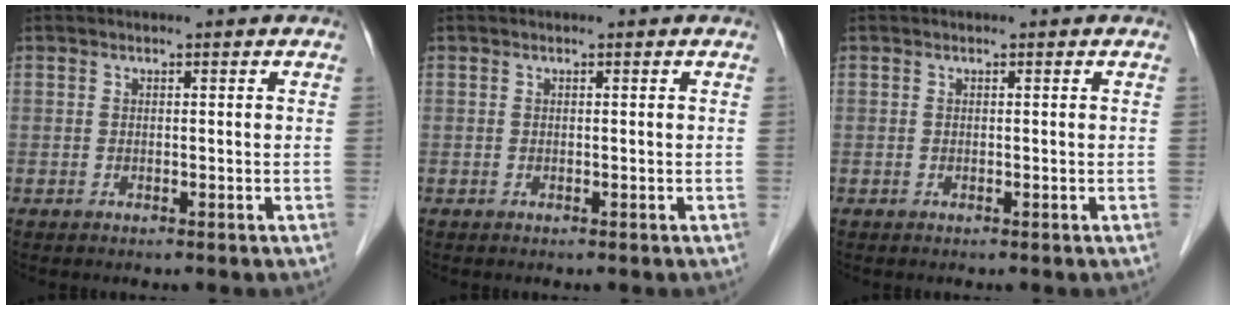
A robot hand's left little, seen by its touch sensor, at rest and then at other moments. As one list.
[{"total": 0.0}, {"total": 0.0}]